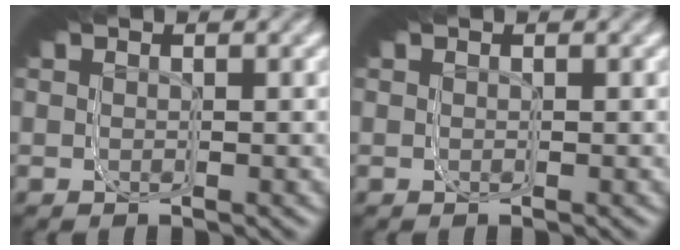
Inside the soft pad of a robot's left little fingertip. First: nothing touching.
{"total": 0.0}